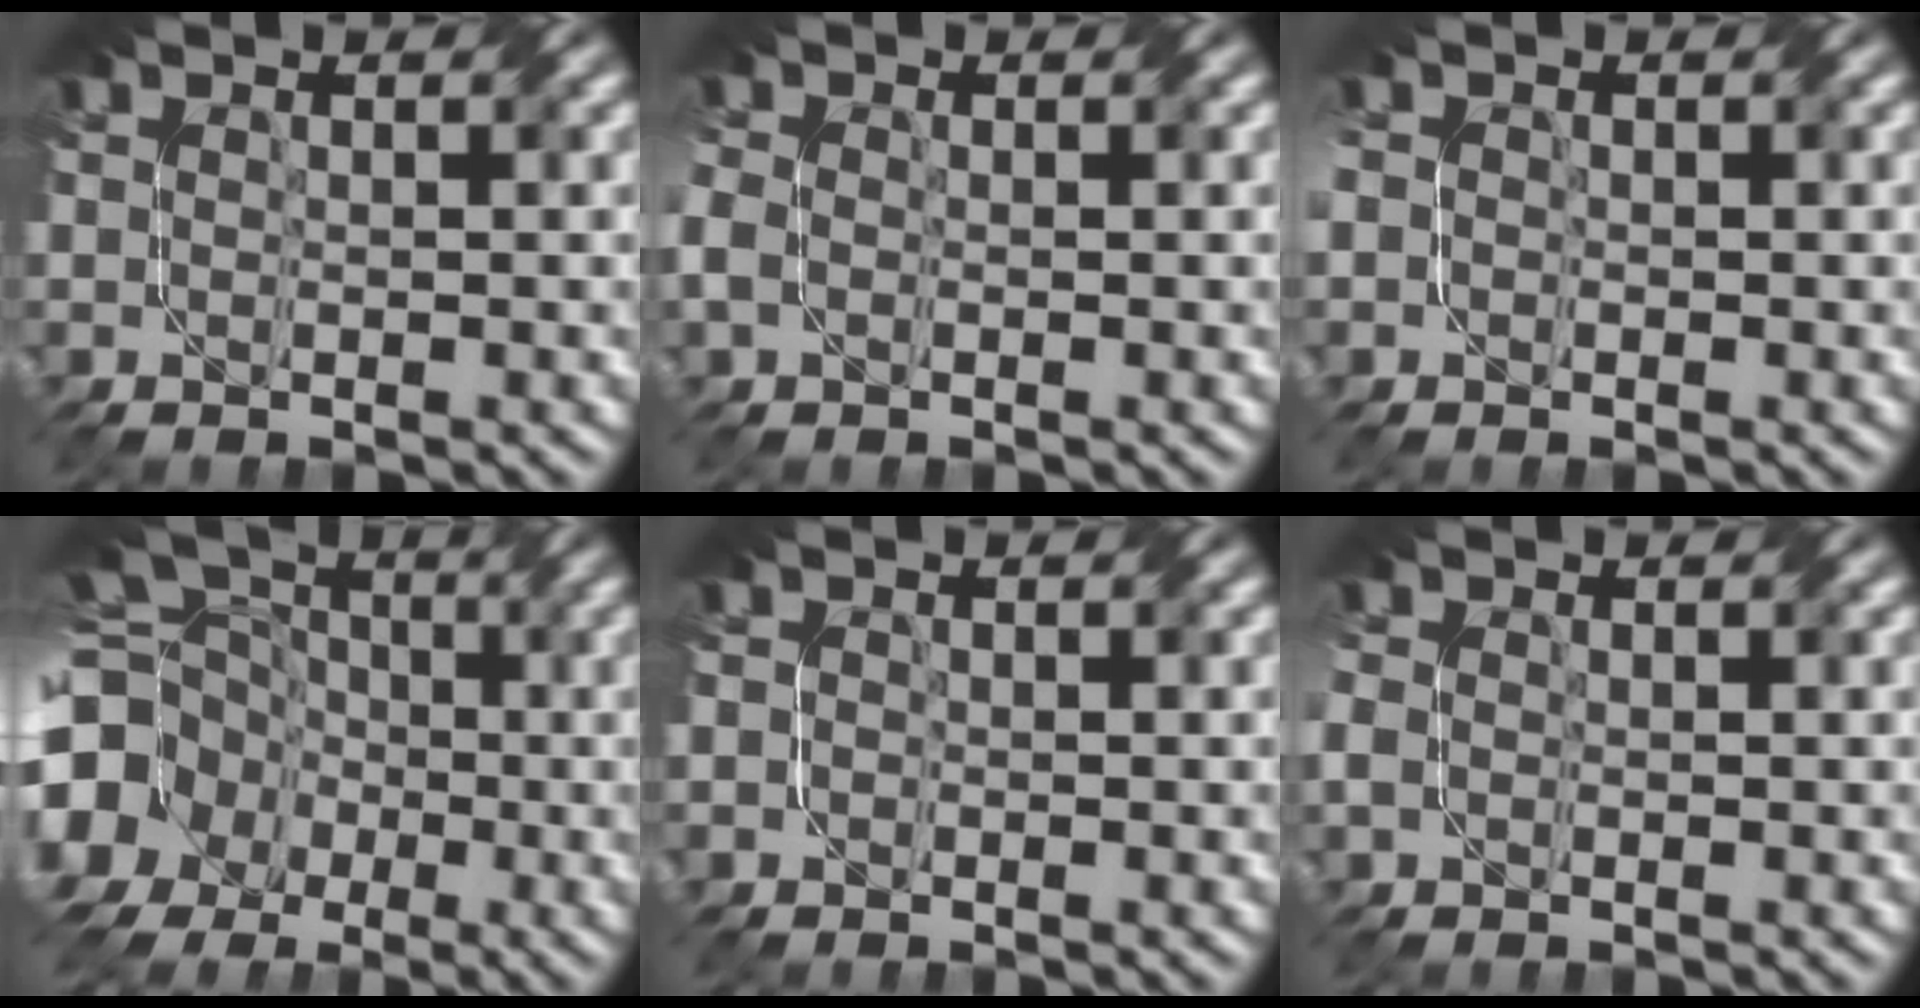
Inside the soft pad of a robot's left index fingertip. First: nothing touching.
{"total": 1.7, "force": [-0.3, 1.5, 0.8], "torque": [-0.033, -0.001, -0.009]}
{"total": 1.6, "force": [-0.4, 1.5, 0.5], "torque": [-0.011, -0.002, -0.006]}
{"total": 18.4, "force": [-3.2, 16.6, 7.2], "torque": [-0.199, -0.013, -0.090]}
{"total": 0.8, "force": [-0.4, 0.6, -0.3], "torque": [0.007, -0.004, -0.005]}
{"total": 1.2, "force": [-0.2, 1.1, 0.5], "torque": [-0.020, -0.004, -0.002]}